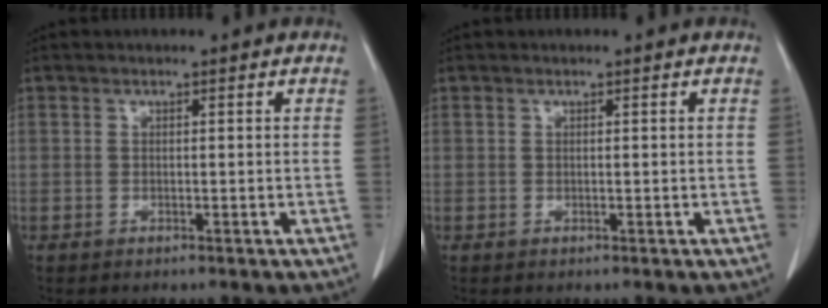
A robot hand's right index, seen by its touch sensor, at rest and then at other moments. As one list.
[{"total": 0.0}]